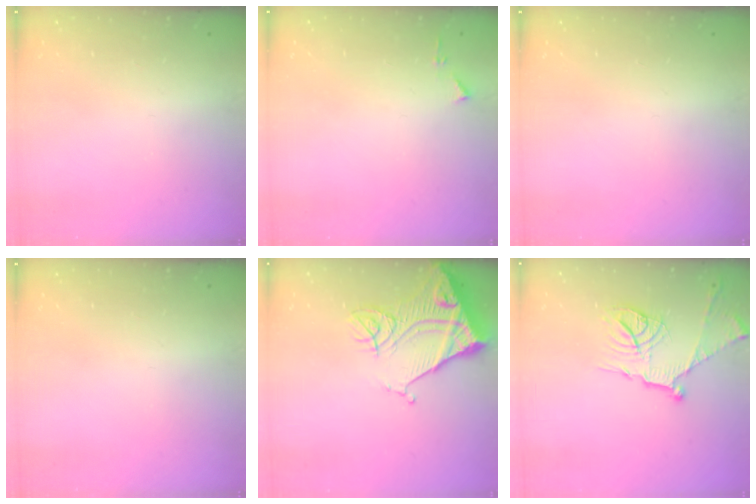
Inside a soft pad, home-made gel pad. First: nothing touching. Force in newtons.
{"total": 4.4, "press": 4.4, "slide": 0.6}
{"total": 0.0}
{"total": 0.0}
{"total": 15.4, "press": 15.3, "slide": 1.8}
{"total": 16.0, "press": 16.0, "slide": 1.4}